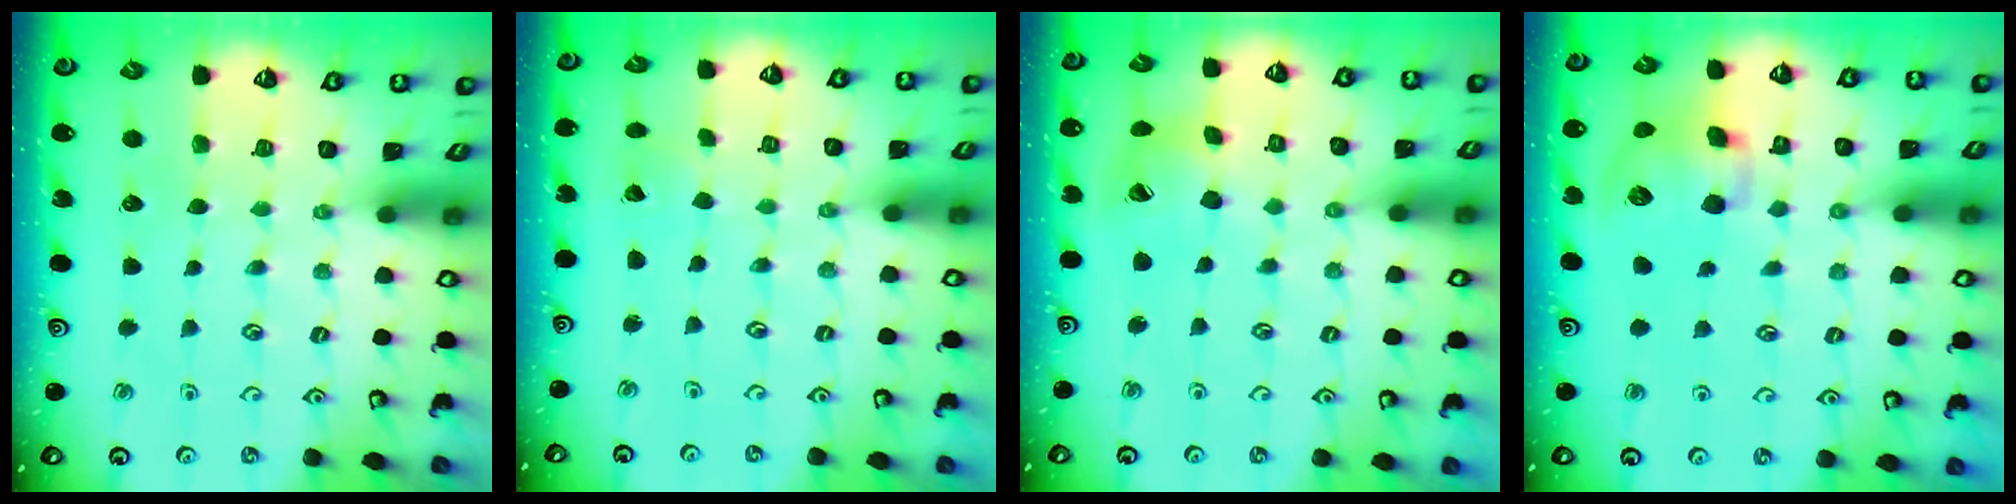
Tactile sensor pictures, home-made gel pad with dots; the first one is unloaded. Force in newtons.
{"total": 2.3, "press": 2.3, "slide": 0.3}
{"total": 13.2, "press": 13.2, "slide": 1.5}
{"total": 12.2, "press": 12.1, "slide": 1.4}